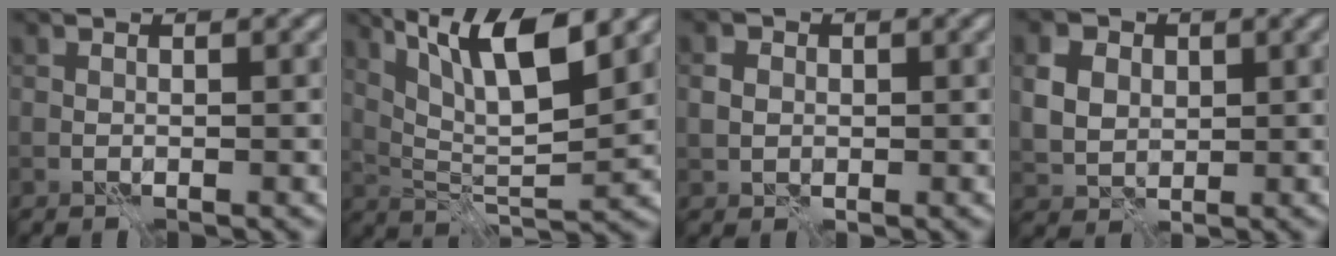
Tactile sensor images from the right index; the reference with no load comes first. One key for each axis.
{"total": 9.2, "fx": 4.7, "fy": 2.6, "fz": 7.4, "tx": -0.132, "ty": 0.006, "tz": 0.081}
{"total": 1.9, "fx": 0.0, "fy": 1.7, "fz": 0.9, "tx": -0.019, "ty": 0.001, "tz": -0.002}
{"total": 4.9, "fx": 1.5, "fy": 3.9, "fz": 2.6, "tx": -0.063, "ty": 0.011, "tz": 0.021}